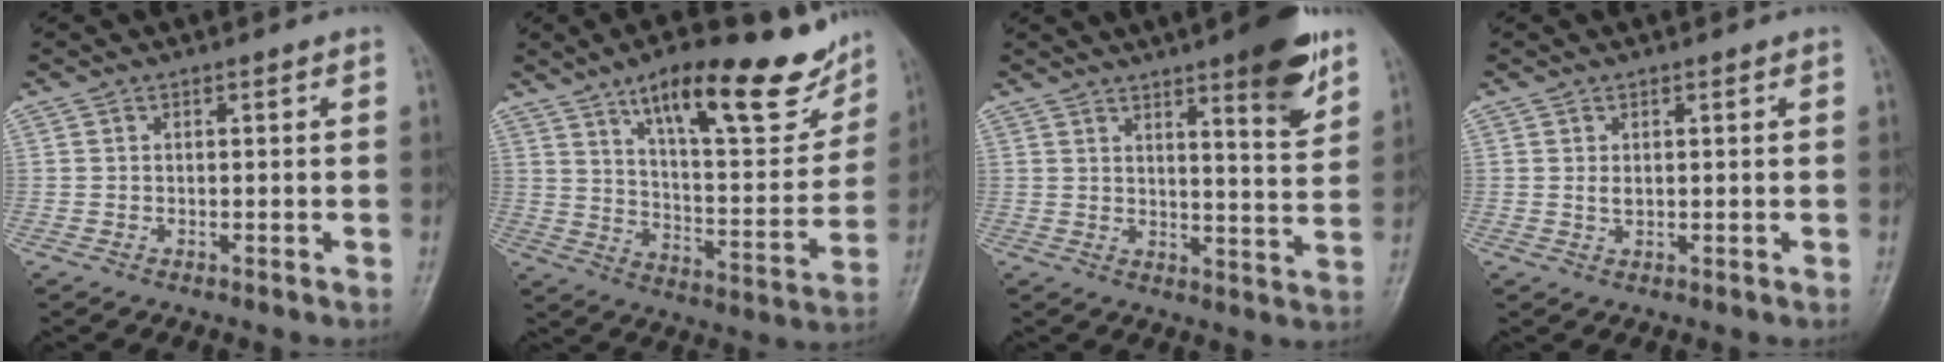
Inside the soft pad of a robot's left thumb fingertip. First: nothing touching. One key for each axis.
{"total": 22.8, "fx": 14.6, "fy": 7.3, "fz": 16.0, "tx": -0.188, "ty": -0.061, "tz": 0.227}
{"total": 11.3, "fx": 7.0, "fy": 2.0, "fz": 8.7, "tx": -0.100, "ty": -0.042, "tz": 0.094}
{"total": 1.6, "fx": 0.6, "fy": 0.8, "fz": 1.2, "tx": -0.019, "ty": -0.004, "tz": 0.015}